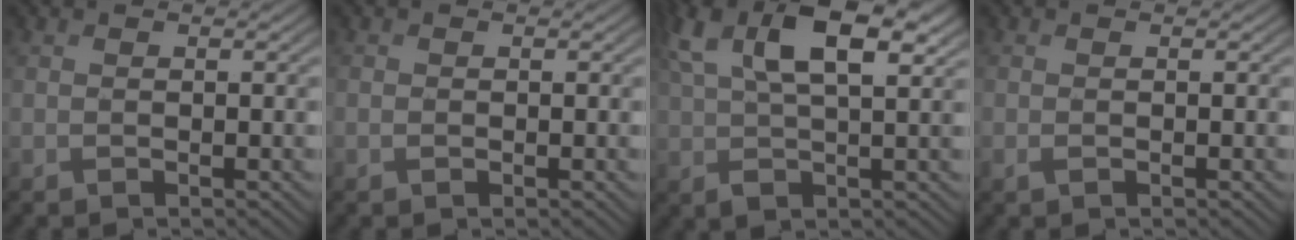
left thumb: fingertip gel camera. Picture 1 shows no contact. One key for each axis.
{"total": 0.7, "fx": -0.2, "fy": 0.6, "fz": 0.4, "tx": -0.008, "ty": -0.003, "tz": -0.005}
{"total": 10.9, "fx": 4.1, "fy": 4.5, "fz": 9.0, "tx": -0.183, "ty": 0.008, "tz": 0.074}
{"total": 0.7, "fx": -0.3, "fy": 0.4, "fz": 0.5, "tx": -0.017, "ty": -0.002, "tz": -0.005}